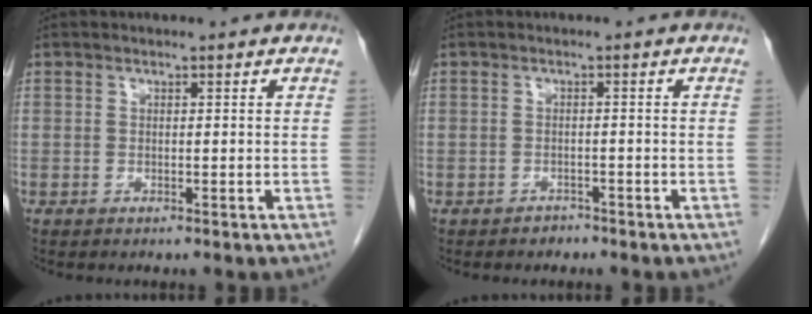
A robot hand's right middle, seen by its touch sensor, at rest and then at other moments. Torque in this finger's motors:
{"motor_torque": [0.15, -0.26, -0.01, 0.00]}